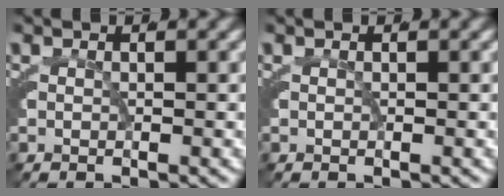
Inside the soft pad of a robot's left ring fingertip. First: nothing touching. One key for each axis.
{"total": 0.0}